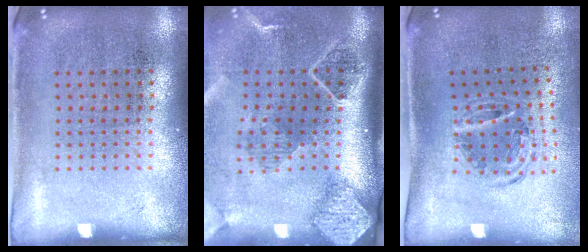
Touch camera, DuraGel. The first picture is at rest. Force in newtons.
{"total": 2.7, "press": 2.0, "slide": 1.8}
{"total": 0.9, "press": 0.9, "slide": 0.2}